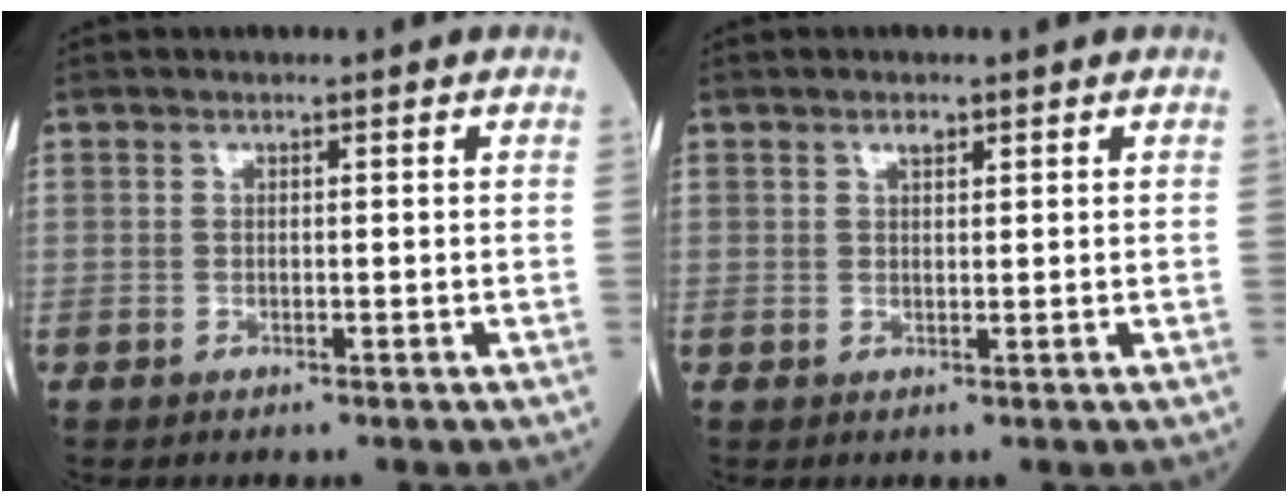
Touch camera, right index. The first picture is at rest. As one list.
[{"total": 1.3, "force": [0.8, 0.5, 0.8], "torque": [-0.015, 0.000, 0.013]}]